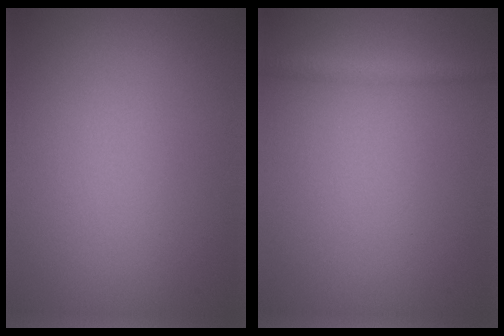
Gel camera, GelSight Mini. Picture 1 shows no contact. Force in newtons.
{"total": 1.5, "press": 1.5, "slide": 0.1}